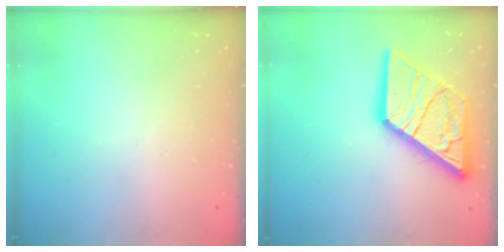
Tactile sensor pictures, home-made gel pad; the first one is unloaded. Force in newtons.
{"total": 21.1, "press": 21.0, "slide": 2.4}